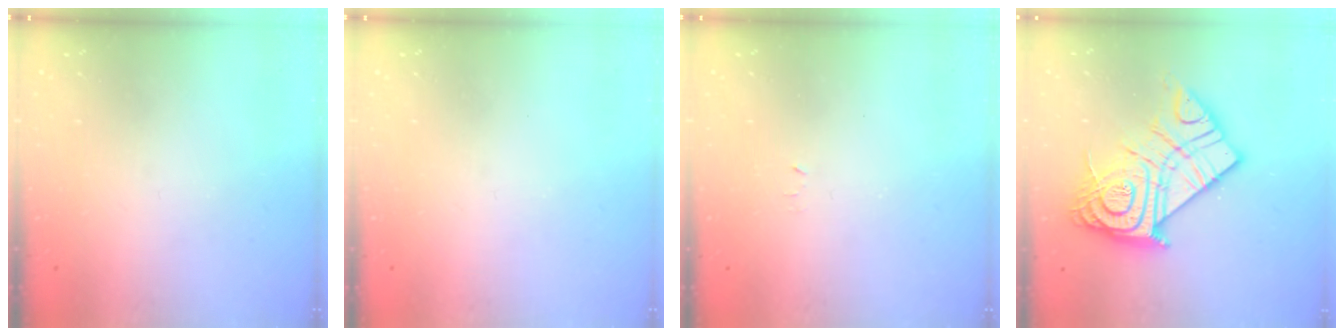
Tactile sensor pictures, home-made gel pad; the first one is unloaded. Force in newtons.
{"total": 0.0}
{"total": 2.4, "press": 2.4, "slide": 0.4}
{"total": 24.3, "press": 24.1, "slide": 2.4}